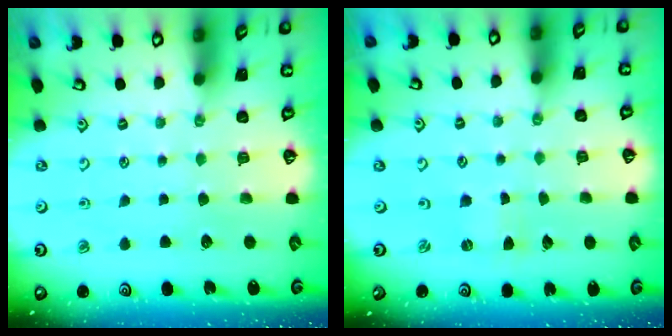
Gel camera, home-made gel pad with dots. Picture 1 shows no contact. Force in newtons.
{"total": 0.0}